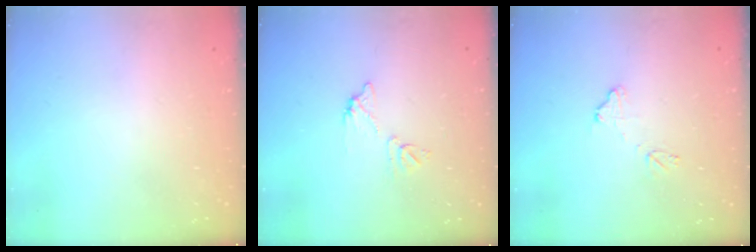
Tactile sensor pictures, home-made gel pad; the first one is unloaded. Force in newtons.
{"total": 6.6, "press": 6.6, "slide": 0.4}
{"total": 9.3, "press": 9.3, "slide": 0.6}